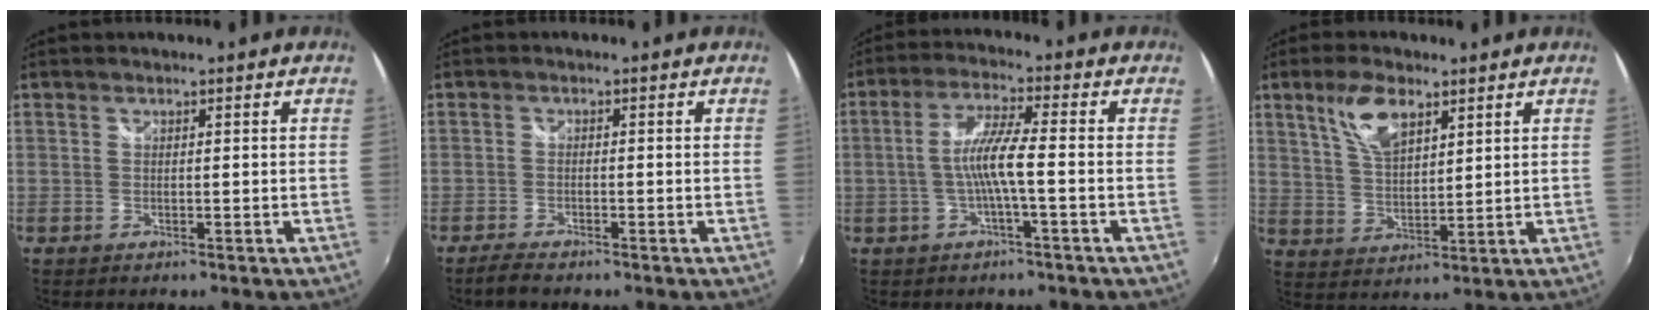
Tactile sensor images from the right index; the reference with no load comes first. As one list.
[{"total": 3.7, "force": [-2.8, 1.1, 2.1], "torque": [-0.053, -0.009, -0.050]}, {"total": 6.7, "force": [-1.7, -0.1, 6.5], "torque": [-0.136, 0.006, -0.029]}, {"total": 8.4, "force": [4.7, 3.6, 6.0], "torque": [-0.115, 0.011, 0.095]}]